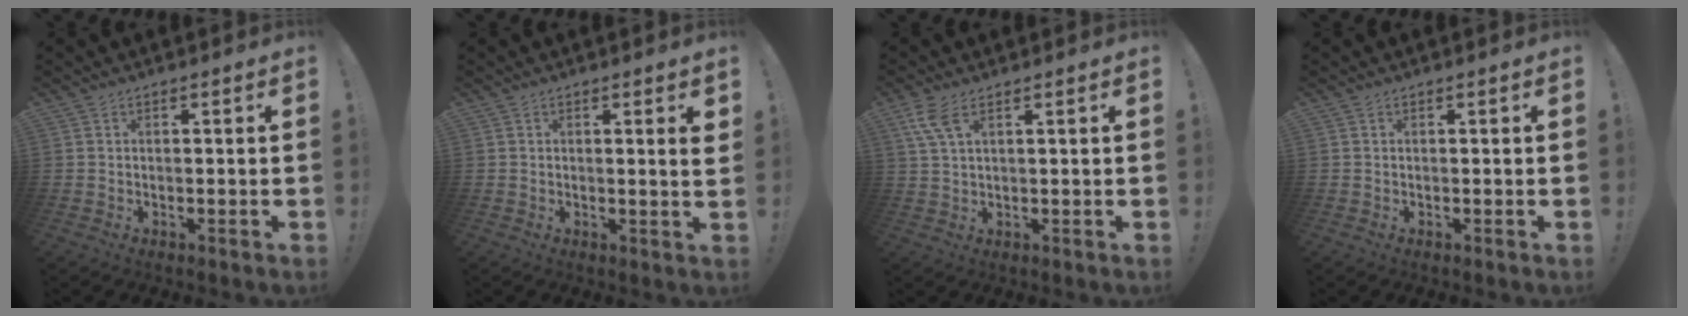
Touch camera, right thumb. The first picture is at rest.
{"total": 3.5, "force": [1.2, -0.2, 3.3], "torque": [-0.038, -0.011, 0.015]}
{"total": 6.1, "force": [3.1, 2.1, 4.8], "torque": [-0.100, -0.001, 0.061]}
{"total": 0.0}